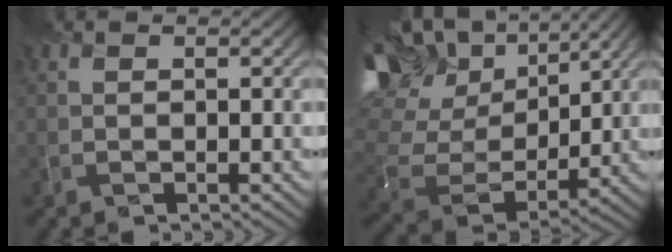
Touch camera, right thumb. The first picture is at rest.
{"total": 16.2, "force": [8.9, 9.7, 9.5], "torque": [-0.241, 0.033, 0.160]}